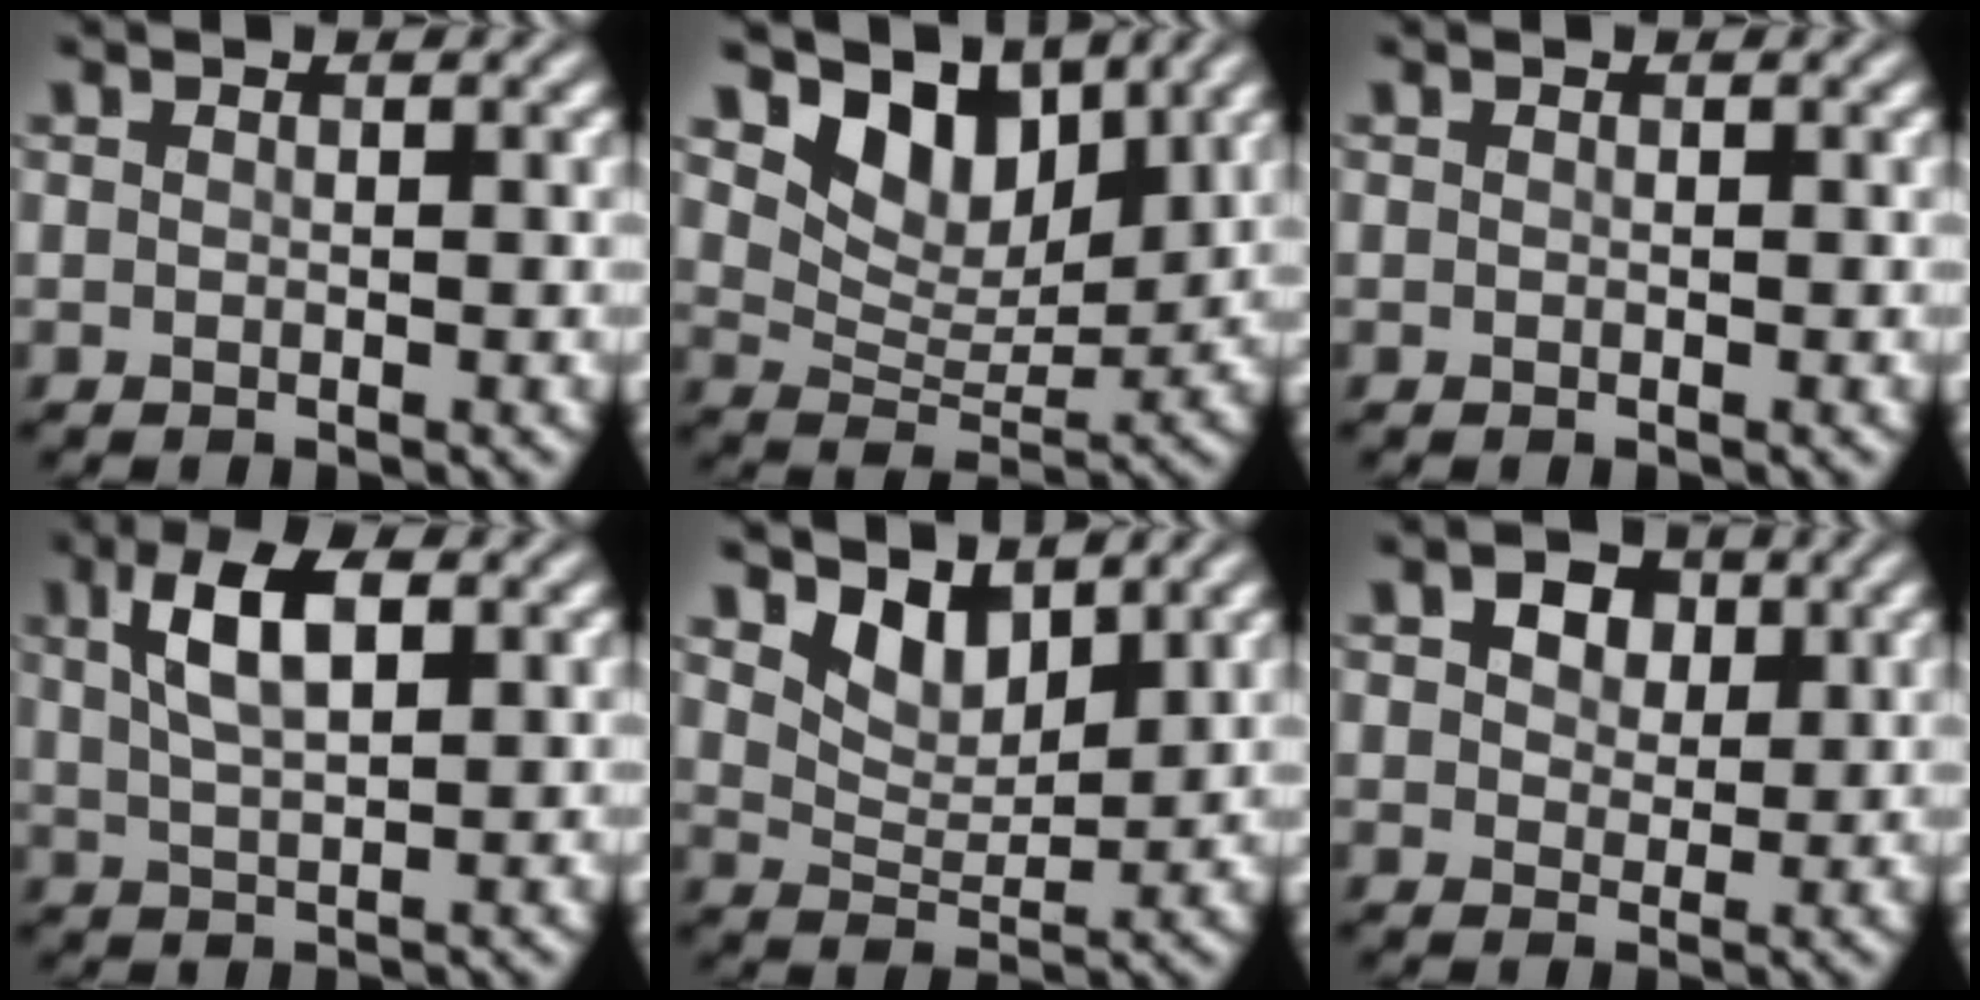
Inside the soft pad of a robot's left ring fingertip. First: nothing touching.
{"total": 6.6, "force": [4.6, 3.4, 3.3], "torque": [-0.062, -0.007, 0.072]}
{"total": 0.0}
{"total": 5.4, "force": [2.0, 2.3, 4.5], "torque": [-0.089, 0.009, 0.034]}
{"total": 3.5, "force": [2.8, 1.5, 1.4], "torque": [-0.039, -0.010, 0.048]}
{"total": 4.7, "force": [2.2, 3.1, 2.7], "torque": [-0.047, 0.008, 0.015]}